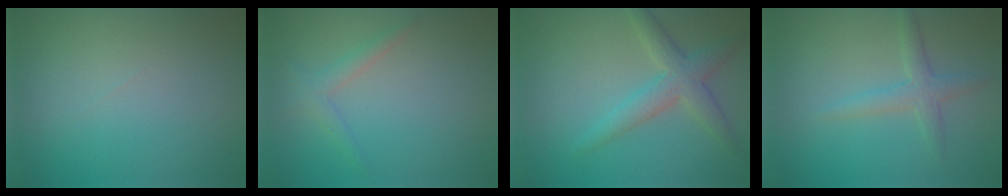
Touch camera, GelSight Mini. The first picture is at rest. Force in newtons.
{"total": 1.4, "press": 1.4, "slide": 0.1}
{"total": 3.5, "press": 3.5, "slide": 0.1}
{"total": 2.1, "press": 2.1, "slide": 0.1}